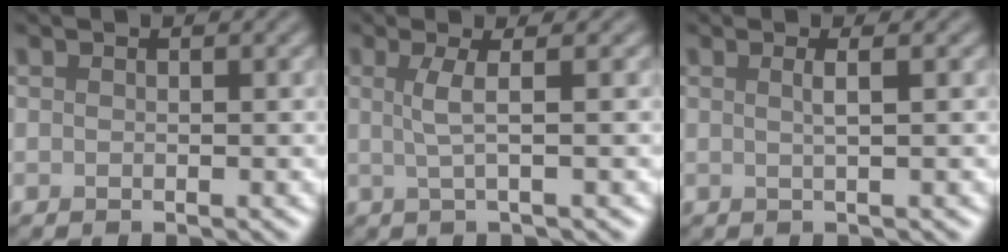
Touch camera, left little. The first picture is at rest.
{"total": 2.6, "force": [0.4, 0.6, 2.5], "torque": [-0.046, 0.001, 0.002]}
{"total": 1.7, "force": [0.4, 0.6, 1.6], "torque": [-0.021, 0.003, -0.004]}